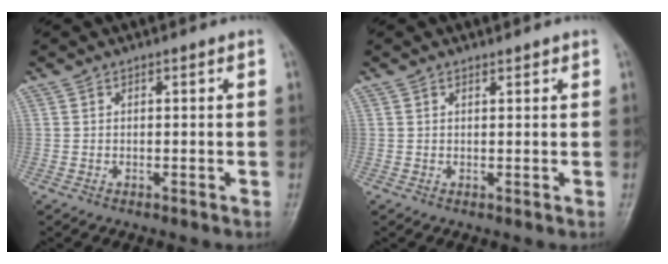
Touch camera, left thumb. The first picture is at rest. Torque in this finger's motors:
{"motor_torque": [-0.19, 0.05, -0.01, -0.01, 0.05]}